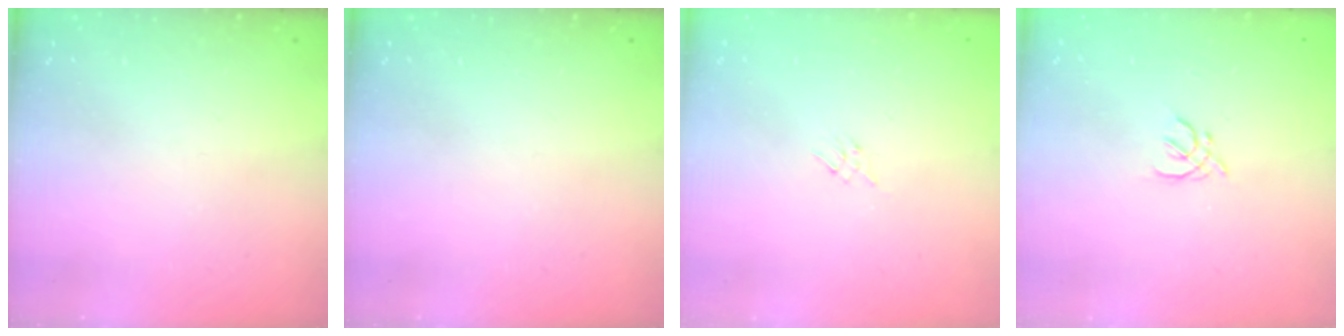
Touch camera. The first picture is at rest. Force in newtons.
{"total": 0.0}
{"total": 1.9, "press": 1.8, "slide": 0.5}
{"total": 2.0, "press": 2.0, "slide": 0.6}